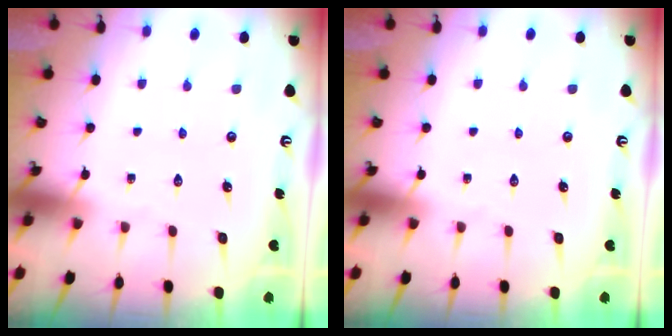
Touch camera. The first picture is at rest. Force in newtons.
{"total": 0.0}